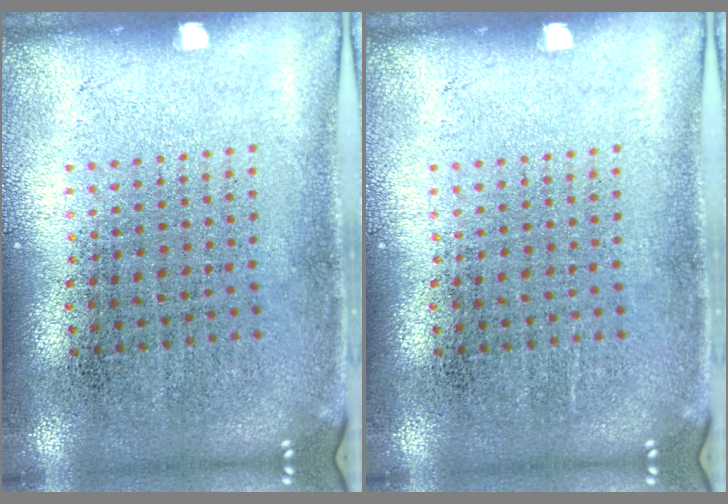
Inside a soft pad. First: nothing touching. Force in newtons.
{"total": 0.0}